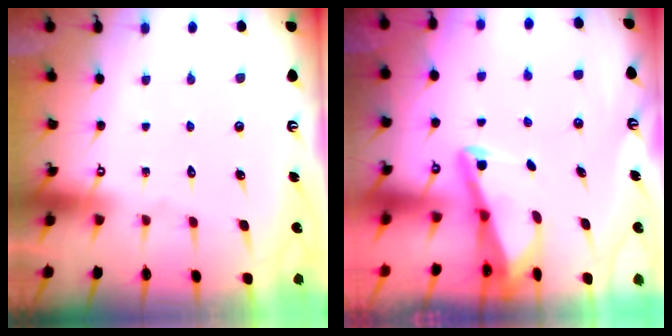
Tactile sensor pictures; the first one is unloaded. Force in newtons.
{"total": 3.2, "press": 3.2, "slide": 0.3}